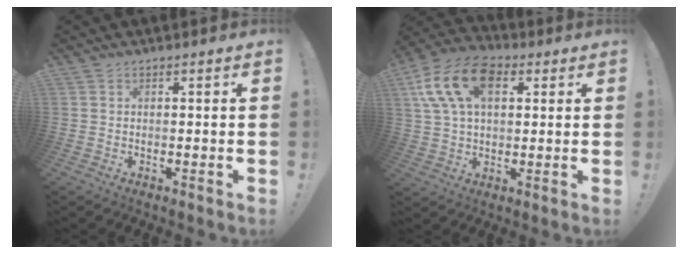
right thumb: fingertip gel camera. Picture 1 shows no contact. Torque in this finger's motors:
{"motor_torque": [0.15, 0.55, 0.87, 0.02, 0.10]}